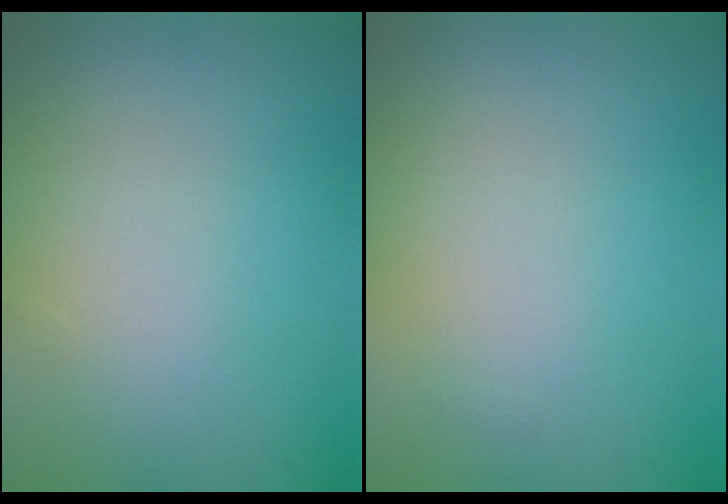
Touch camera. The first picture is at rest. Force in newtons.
{"total": 0.0}